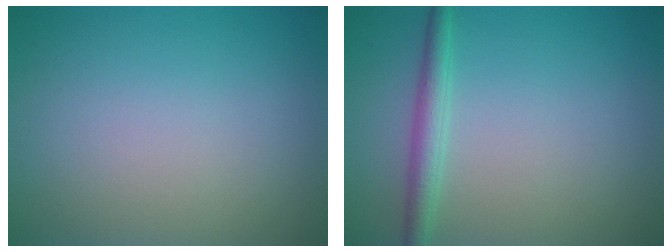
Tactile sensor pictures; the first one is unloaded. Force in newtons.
{"total": 2.3, "press": 2.3, "slide": 0.1}